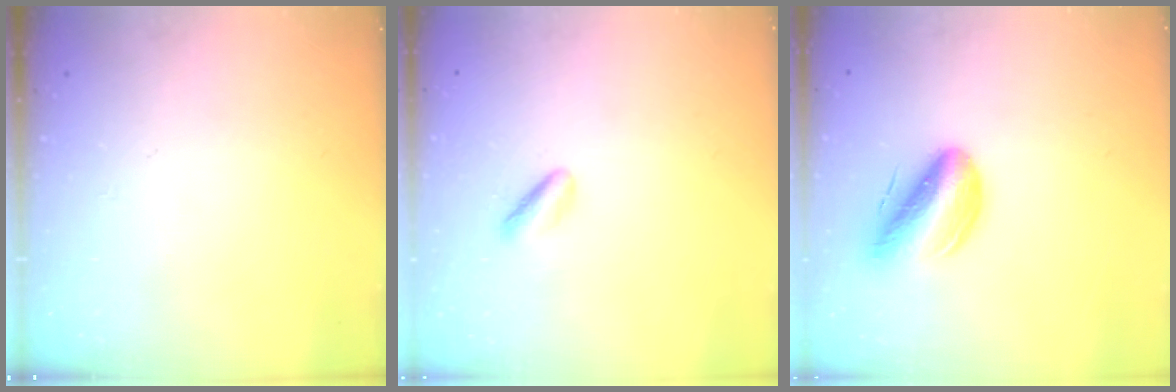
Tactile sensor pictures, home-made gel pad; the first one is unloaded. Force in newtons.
{"total": 2.1, "press": 2.0, "slide": 0.6}
{"total": 12.5, "press": 12.0, "slide": 3.7}